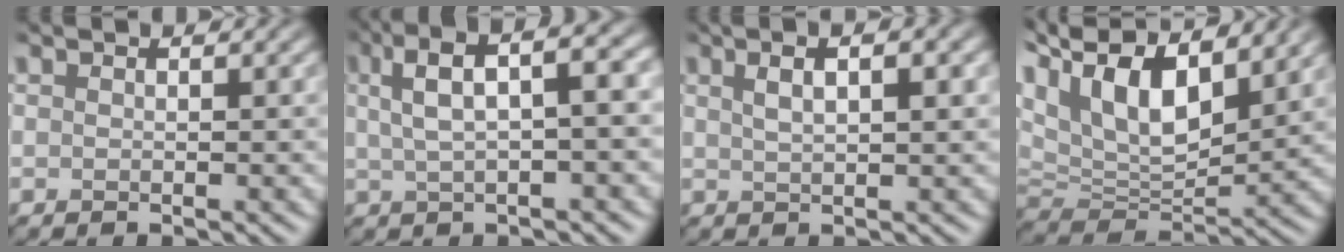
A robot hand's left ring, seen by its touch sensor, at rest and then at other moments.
{"total": 7.2, "force": [2.0, 2.4, 6.5], "torque": [-0.092, 0.026, 0.027]}
{"total": 4.5, "force": [1.3, 1.6, 4.0], "torque": [-0.053, 0.008, 0.013]}
{"total": 13.2, "force": [7.2, 6.2, 9.2], "torque": [-0.173, 0.034, 0.115]}